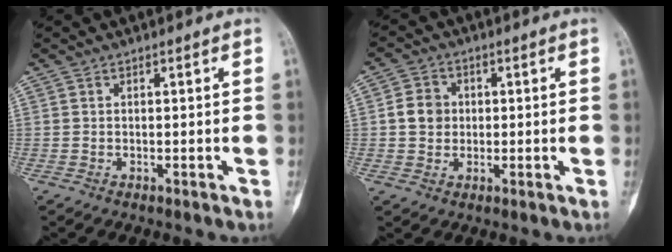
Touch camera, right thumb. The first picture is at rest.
{"total": 5.3, "force": [0.4, 4.7, 2.4], "torque": [-0.024, 0.006, 0.002]}